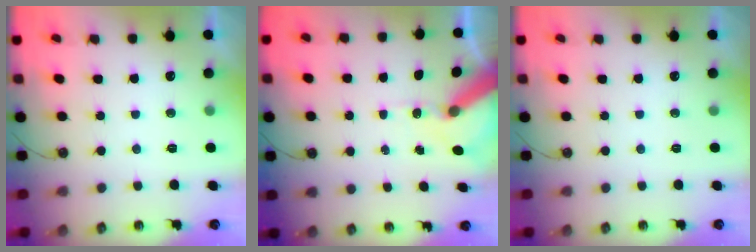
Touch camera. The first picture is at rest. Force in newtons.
{"total": 10.0, "press": 9.9, "slide": 1.5}
{"total": 0.0}